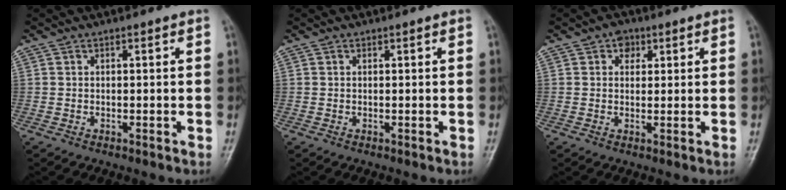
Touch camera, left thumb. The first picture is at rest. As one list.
[{"total": 0.0}, {"total": 2.9, "force": [1.3, 2.3, 1.3], "torque": [0.002, -0.002, 0.014]}]